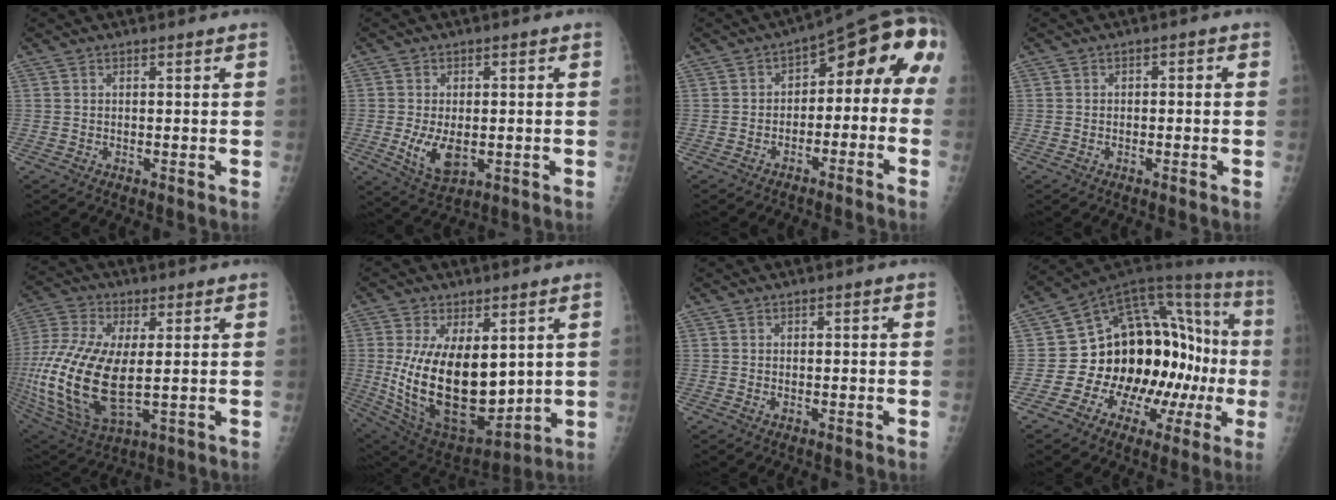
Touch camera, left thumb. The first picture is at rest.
{"total": 7.0, "force": [-1.2, 3.9, 5.6], "torque": [-0.096, -0.010, -0.013]}
{"total": 10.8, "force": [-2.8, 6.5, 8.1], "torque": [-0.069, 0.067, -0.043]}
{"total": 0.9, "force": [-0.4, 0.7, 0.4], "torque": [-0.001, 0.010, -0.011]}
{"total": 21.6, "force": [-0.6, 10.5, 18.9], "torque": [-0.426, -0.016, 0.003]}
{"total": 22.2, "force": [1.5, 11.9, 18.7], "torque": [-0.316, -0.036, 0.058]}
{"total": 0.7, "force": [-0.1, 0.4, 0.5], "torque": [-0.011, 0.005, 0.001]}
{"total": 24.7, "force": [-3.1, 14.6, 19.8], "torque": [-0.240, 0.061, -0.037]}